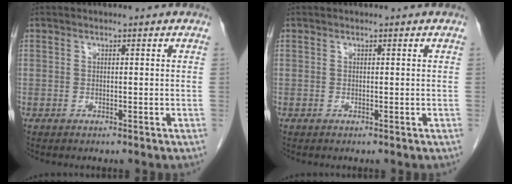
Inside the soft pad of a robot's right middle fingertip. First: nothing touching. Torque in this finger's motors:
{"motor_torque": [0.20, -0.25, -0.02, 0.00]}